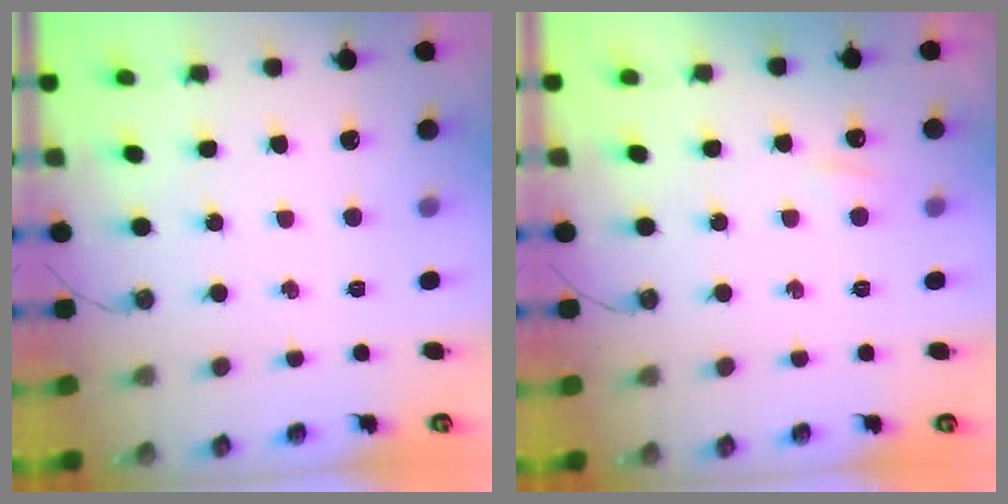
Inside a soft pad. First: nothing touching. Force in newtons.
{"total": 3.5, "press": 3.4, "slide": 0.7}